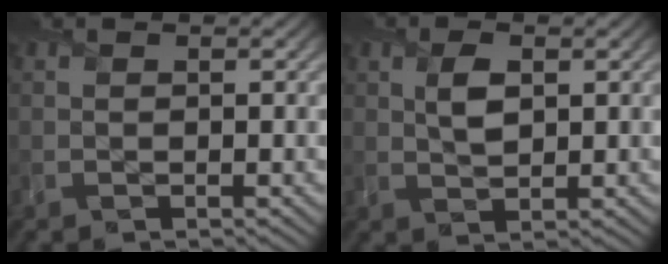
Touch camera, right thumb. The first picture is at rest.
{"total": 3.2, "force": [0.9, 1.8, 2.4], "torque": [-0.052, -0.002, 0.020]}